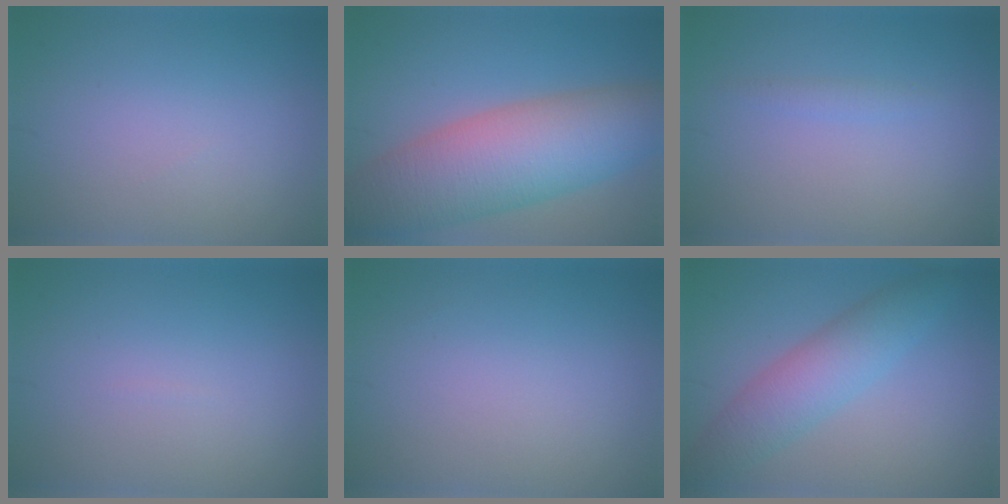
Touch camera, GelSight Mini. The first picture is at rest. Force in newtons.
{"total": 11.0, "press": 10.9, "slide": 0.8}
{"total": 0.8, "press": 0.8, "slide": 0.1}
{"total": 0.0}
{"total": 0.0}
{"total": 5.0, "press": 5.0, "slide": 0.0}